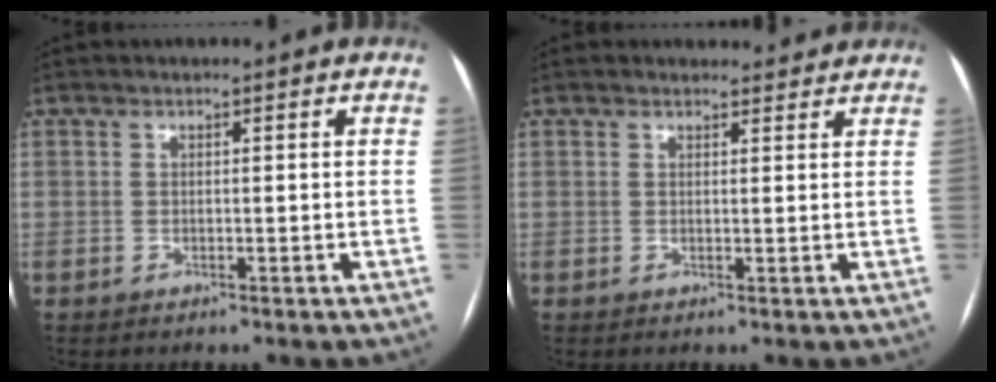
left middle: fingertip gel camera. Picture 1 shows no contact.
{"total": 2.8, "force": [2.7, 0.9, 0.0], "torque": [-0.002, 0.006, 0.026]}